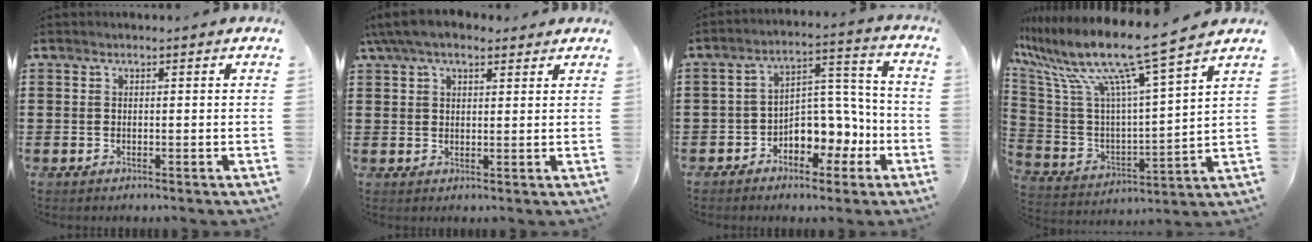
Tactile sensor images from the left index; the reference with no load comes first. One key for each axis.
{"total": 5.7, "fx": 4.2, "fy": 2.1, "fz": 3.2, "tx": -0.073, "ty": 0.006, "tz": 0.078}
{"total": 6.3, "fx": -2.9, "fy": 4.4, "fz": 3.4, "tx": -0.060, "ty": 0.003, "tz": -0.059}
{"total": 12.2, "fx": 9.5, "fy": 0.3, "fz": 7.7, "tx": -0.188, "ty": -0.066, "tz": 0.153}